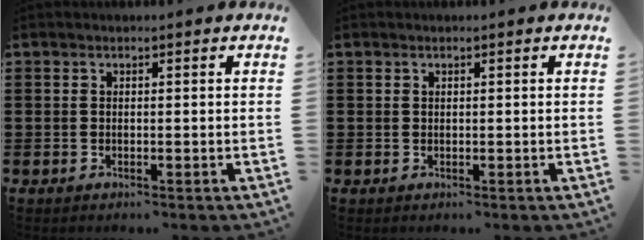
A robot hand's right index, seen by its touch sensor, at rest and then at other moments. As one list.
[{"total": 0.0}]